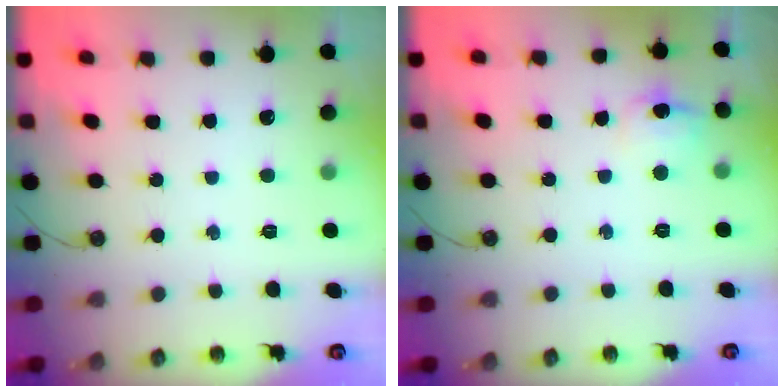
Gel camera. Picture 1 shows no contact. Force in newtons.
{"total": 7.5, "press": 7.5, "slide": 0.7}